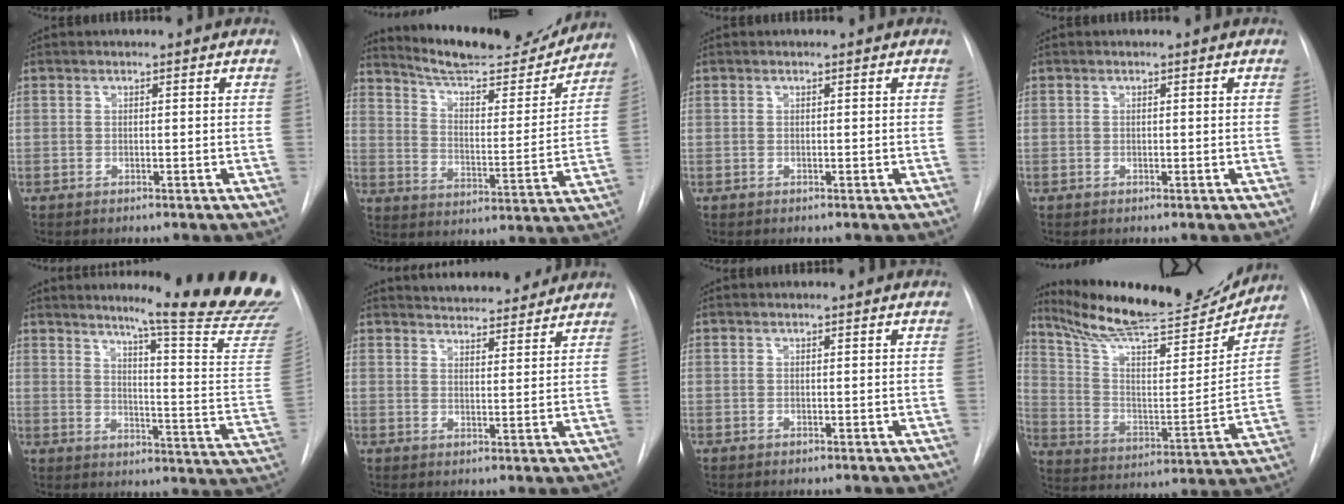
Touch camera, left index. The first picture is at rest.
{"total": 20.7, "force": [19.1, 3.5, 7.2], "torque": [-0.109, -0.029, 0.269]}
{"total": 0.0}
{"total": 0.0}
{"total": 21.9, "force": [19.1, -1.5, 10.6], "torque": [-0.144, -0.127, 0.227]}
{"total": 11.4, "force": [10.8, 2.5, 2.8], "torque": [-0.030, 0.005, 0.141]}
{"total": 0.0}
{"total": 22.7, "force": [20.9, 3.0, 8.3], "torque": [-0.142, -0.040, 0.315]}